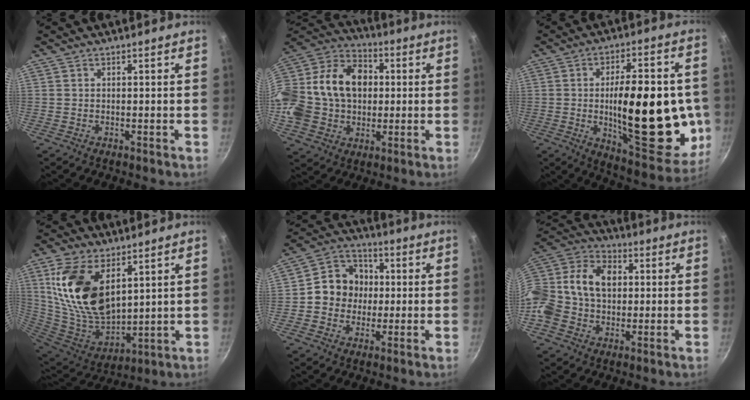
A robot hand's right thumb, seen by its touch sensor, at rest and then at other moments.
{"total": 23.3, "force": [1.3, 18.2, 14.5], "torque": [-0.264, 0.047, 0.017]}
{"total": 27.0, "force": [-2.0, 11.1, 24.6], "torque": [-0.325, -0.008, -0.018]}
{"total": 19.9, "force": [7.6, 11.3, 14.6], "torque": [-0.273, -0.052, 0.159]}
{"total": 10.7, "force": [-0.1, 9.6, 4.7], "torque": [-0.038, 0.021, -0.022]}
{"total": 18.9, "force": [0.7, 14.7, 11.9], "torque": [-0.229, 0.050, -0.006]}